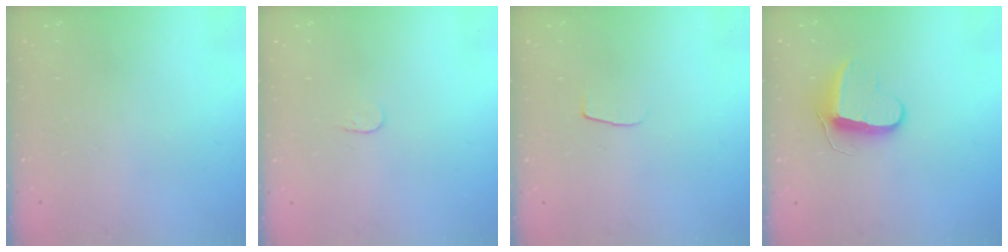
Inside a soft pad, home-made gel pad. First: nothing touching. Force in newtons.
{"total": 3.4, "press": 3.3, "slide": 0.3}
{"total": 4.3, "press": 4.3, "slide": 0.4}
{"total": 9.9, "press": 9.9, "slide": 0.2}